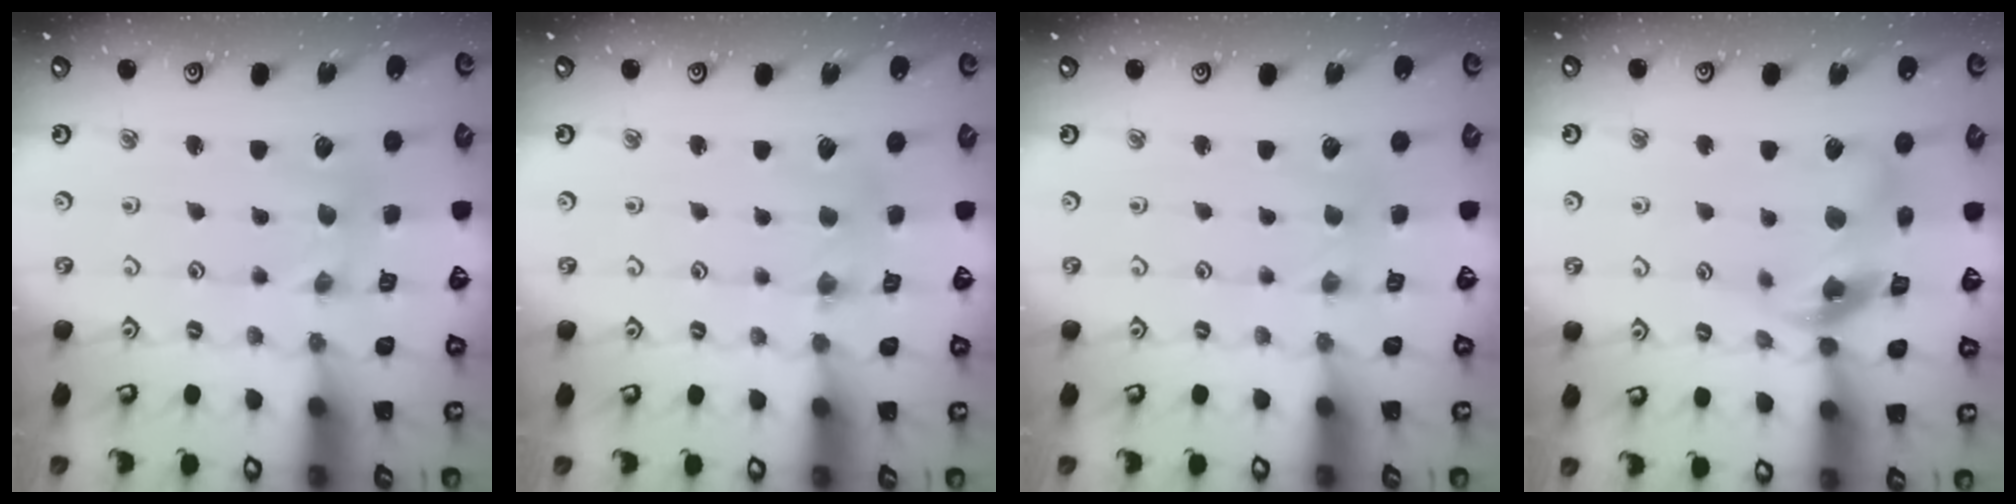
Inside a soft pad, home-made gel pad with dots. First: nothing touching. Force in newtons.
{"total": 1.3, "press": 1.3, "slide": 0.3}
{"total": 0.0}
{"total": 13.2, "press": 13.1, "slide": 1.5}